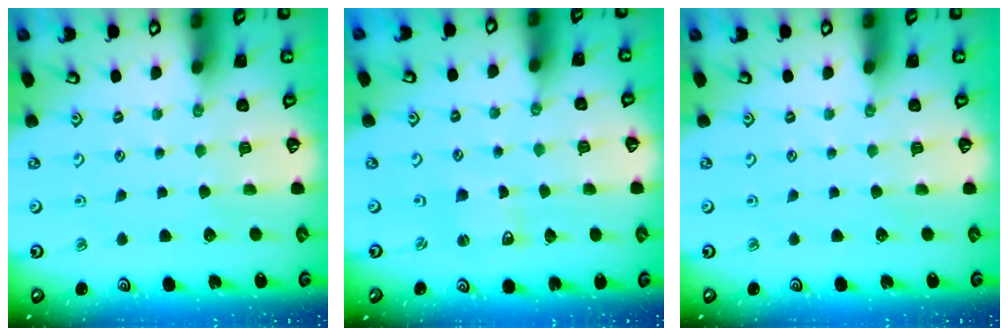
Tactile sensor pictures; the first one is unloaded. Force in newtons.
{"total": 0.7, "press": 0.7, "slide": 0.1}
{"total": 0.0}